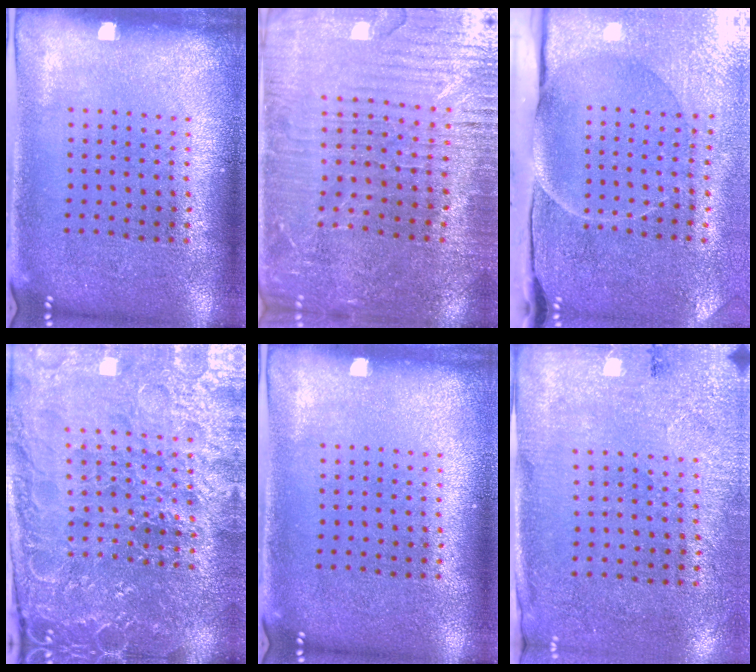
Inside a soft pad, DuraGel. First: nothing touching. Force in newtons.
{"total": 3.3, "press": 3.3, "slide": 0.6}
{"total": 4.5, "press": 3.8, "slide": 2.3}
{"total": 4.7, "press": 4.5, "slide": 1.2}
{"total": 0.0}
{"total": 2.7, "press": 2.2, "slide": 1.5}